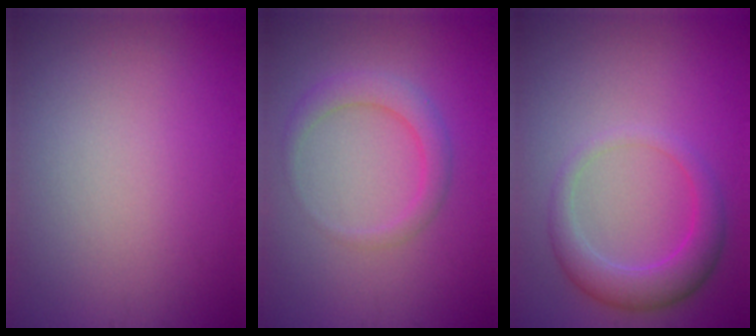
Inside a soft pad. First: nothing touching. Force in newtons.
{"total": 2.6, "press": 2.6, "slide": 0.1}
{"total": 3.9, "press": 3.9, "slide": 0.2}